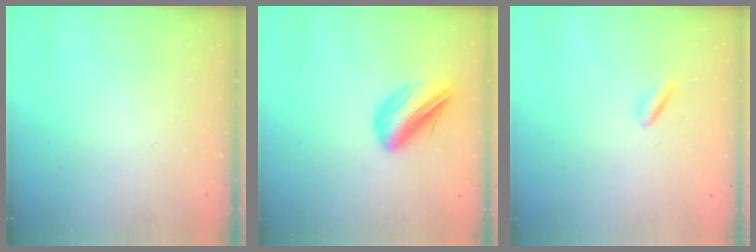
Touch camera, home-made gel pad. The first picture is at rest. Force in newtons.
{"total": 13.1, "press": 12.9, "slide": 2.7}
{"total": 1.7, "press": 1.5, "slide": 0.7}